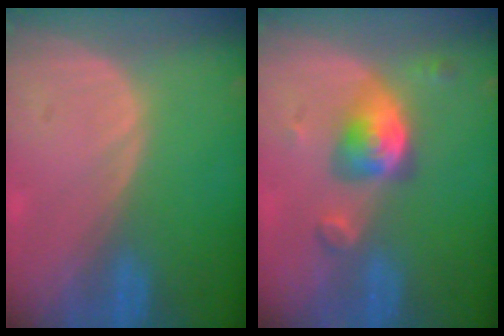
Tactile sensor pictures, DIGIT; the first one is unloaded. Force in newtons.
{"total": 5.4, "press": 5.4, "slide": 0.5}